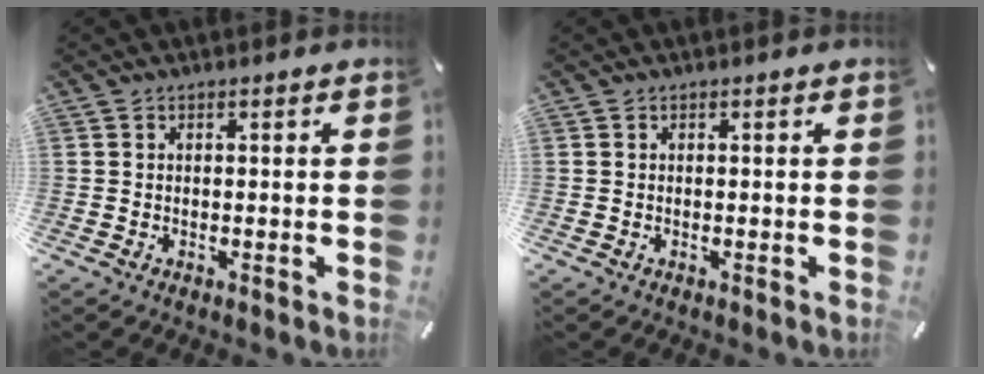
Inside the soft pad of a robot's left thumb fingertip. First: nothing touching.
{"total": 0.0}